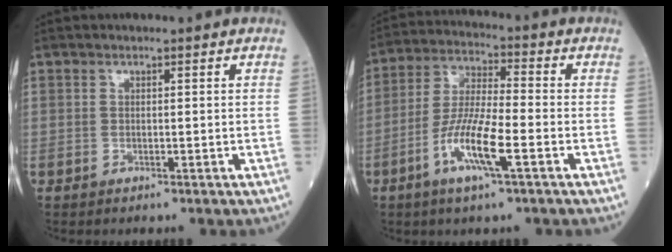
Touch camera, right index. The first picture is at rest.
{"total": 10.2, "force": [-4.1, 0.7, 9.4], "torque": [-0.188, -0.008, -0.081]}